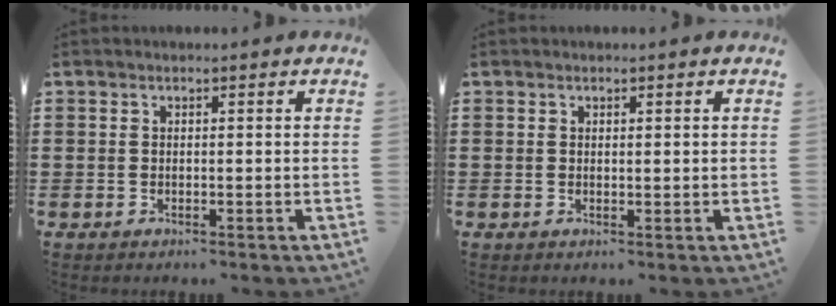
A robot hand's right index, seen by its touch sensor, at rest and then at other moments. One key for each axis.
{"total": 0.5, "fx": 0.3, "fy": 0.1, "fz": 0.4, "tx": -0.009, "ty": 0.001, "tz": 0.006}